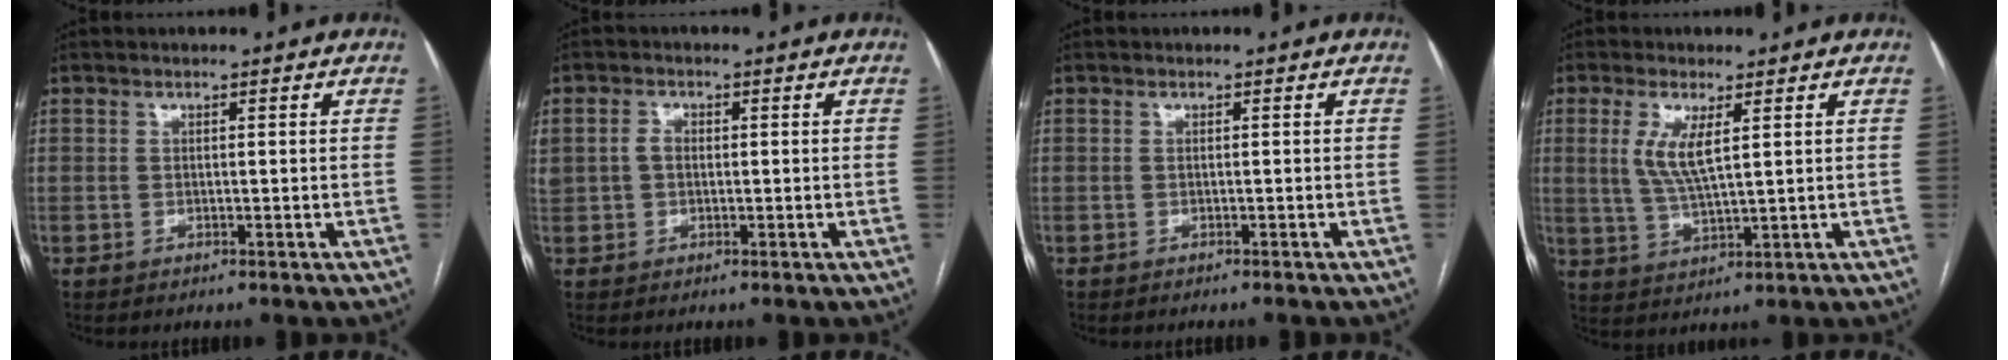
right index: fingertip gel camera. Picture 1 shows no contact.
{"total": 3.6, "force": [0.3, 2.8, 2.3], "torque": [-0.059, 0.019, 0.009]}
{"total": 0.9, "force": [-0.9, -0.3, 0.3], "torque": [-0.002, 0.001, -0.013]}
{"total": 5.8, "force": [1.8, 1.1, 5.4], "torque": [-0.118, -0.005, 0.042]}